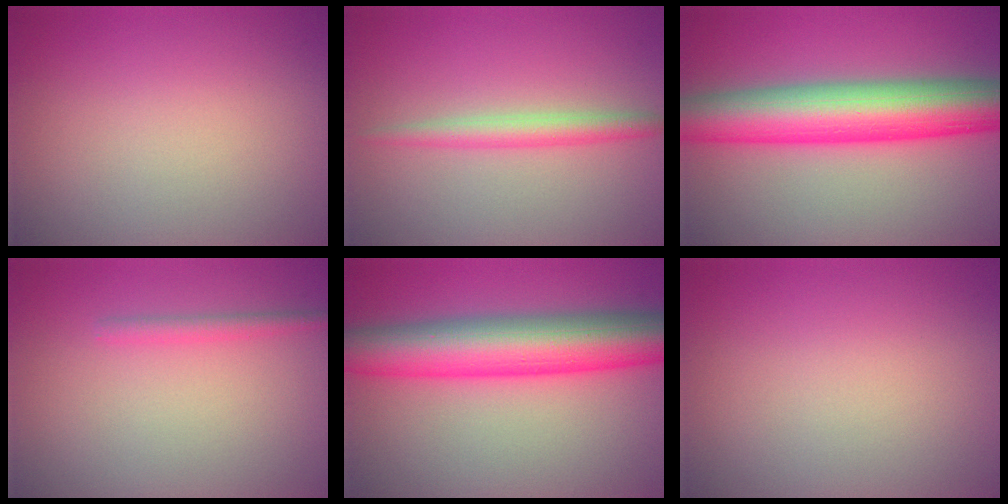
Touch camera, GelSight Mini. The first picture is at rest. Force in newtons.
{"total": 2.3, "press": 2.3, "slide": 0.0}
{"total": 10.3, "press": 10.3, "slide": 0.1}
{"total": 1.3, "press": 1.3, "slide": 0.1}
{"total": 9.7, "press": 9.7, "slide": 0.1}
{"total": 0.0}